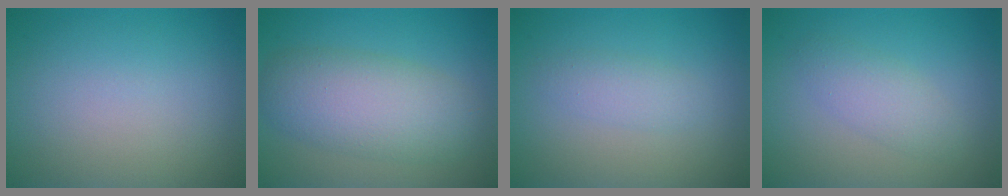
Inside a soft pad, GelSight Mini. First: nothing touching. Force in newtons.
{"total": 6.4, "press": 6.4, "slide": 0.5}
{"total": 1.7, "press": 1.7, "slide": 0.0}
{"total": 2.4, "press": 2.4, "slide": 0.0}